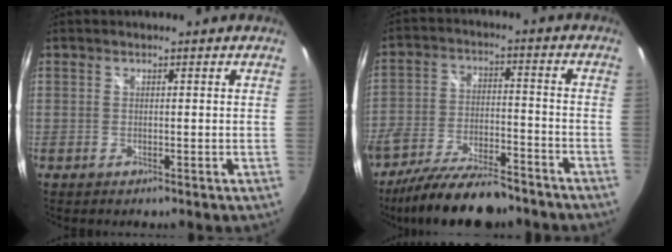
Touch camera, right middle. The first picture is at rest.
{"total": 16.8, "force": [-13.5, 5.0, 8.6], "torque": [-0.171, -0.030, -0.220]}